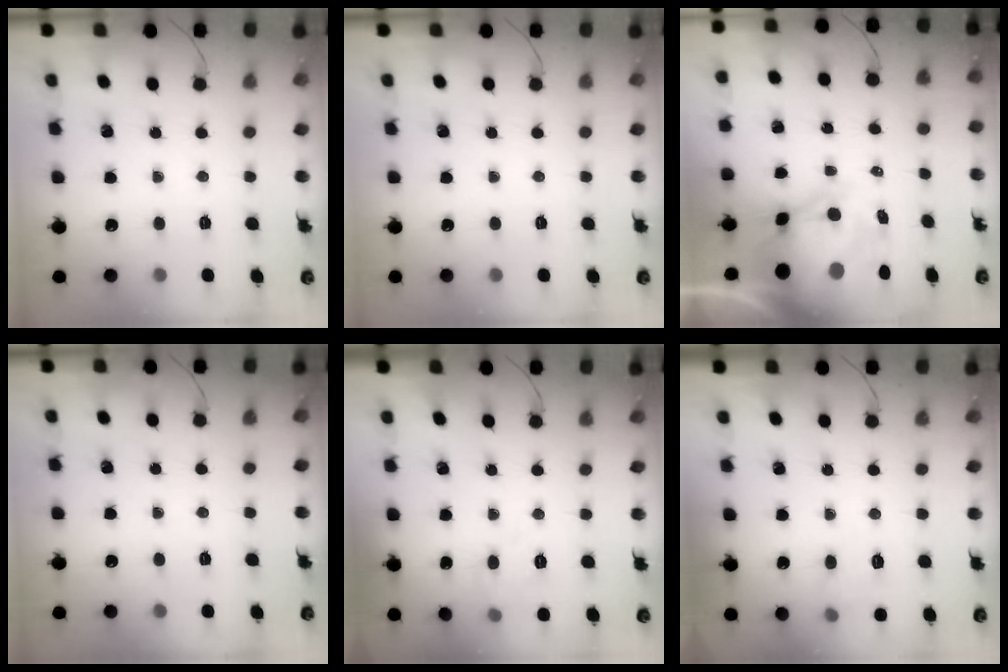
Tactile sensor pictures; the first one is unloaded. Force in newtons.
{"total": 0.0}
{"total": 13.9, "press": 13.4, "slide": 3.7}
{"total": 0.0}
{"total": 6.5, "press": 6.3, "slide": 1.2}
{"total": 6.7, "press": 6.5, "slide": 1.8}